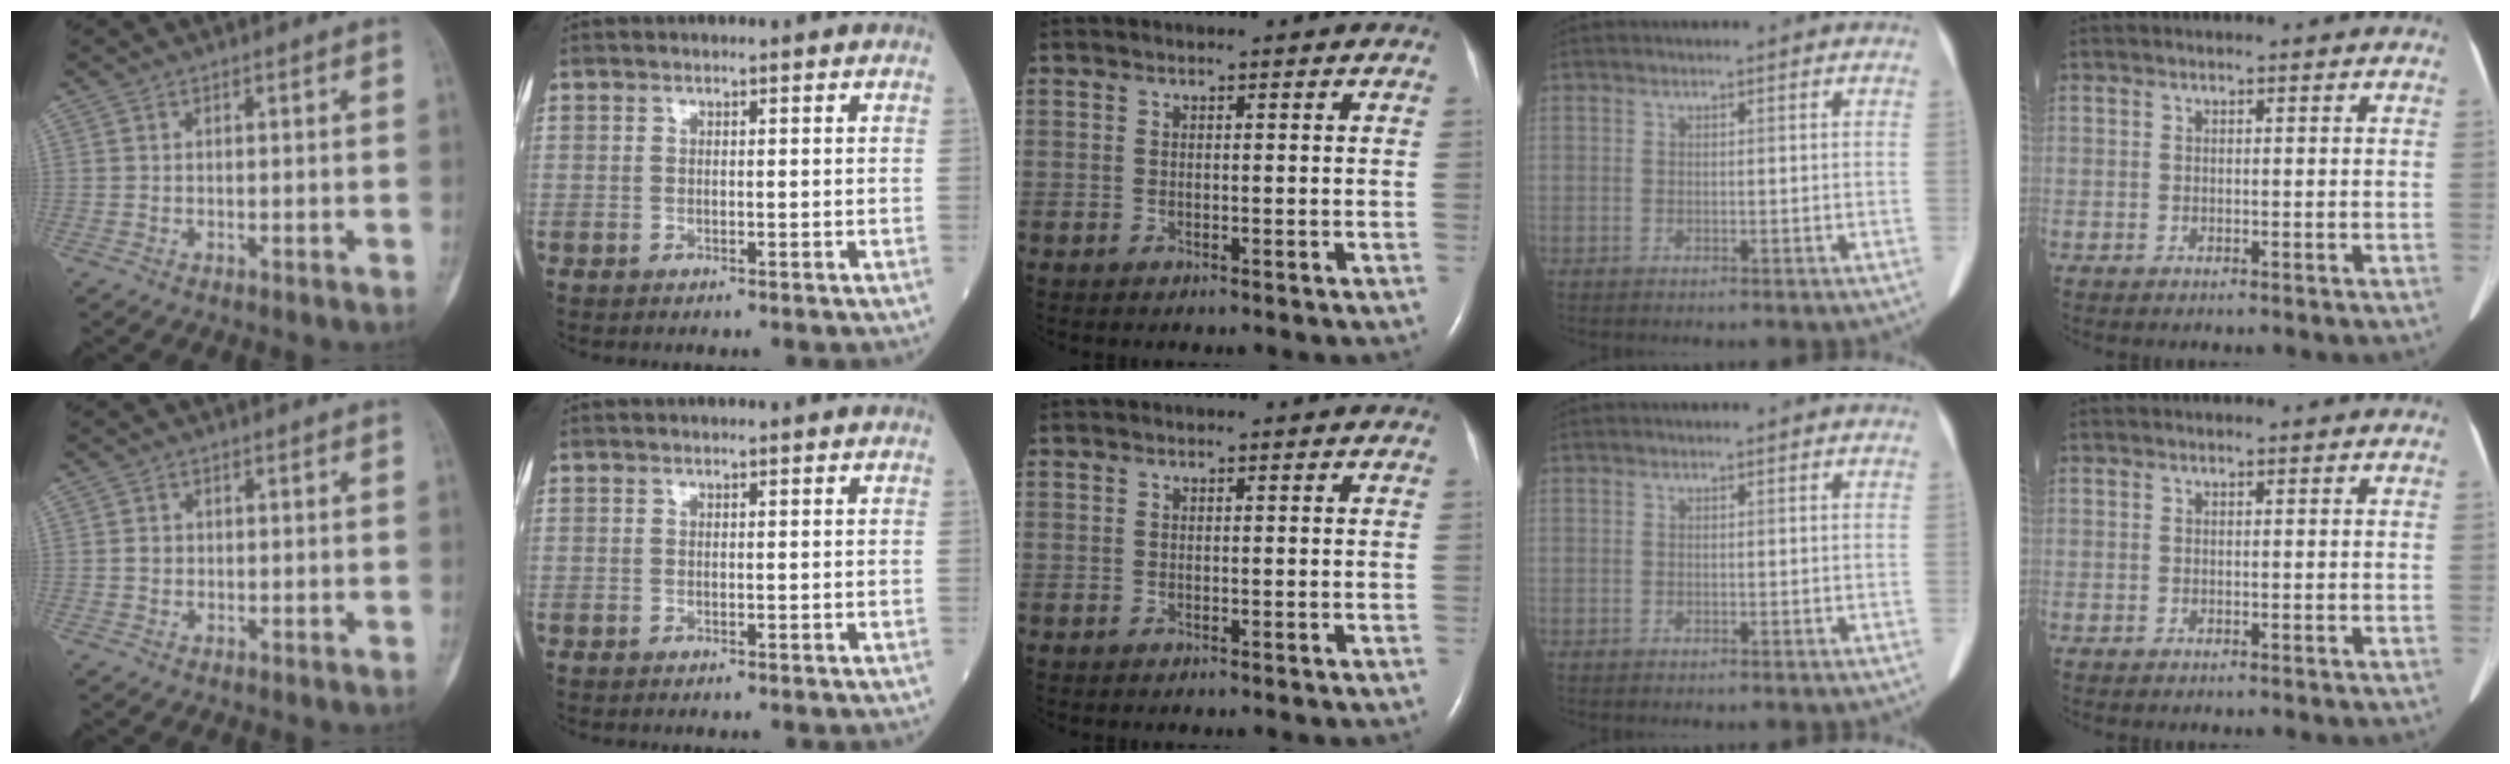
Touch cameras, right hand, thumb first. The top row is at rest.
{"thumb": {"total": 1.4, "force": [0.0, 1.3, 0.6], "torque": [-0.007, 0.004, 0.000]}}